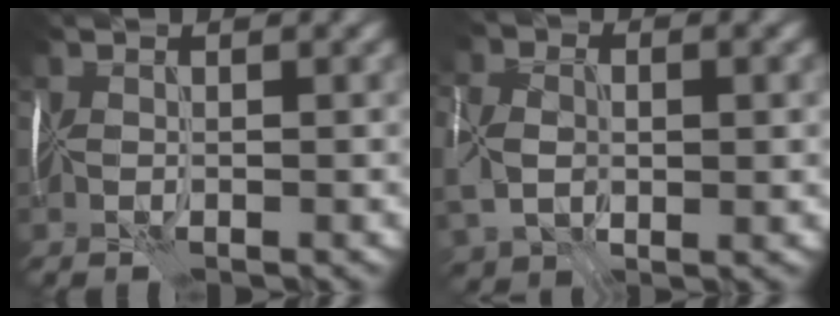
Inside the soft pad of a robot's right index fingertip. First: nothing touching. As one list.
[{"total": 7.0, "force": [0.0, 4.9, 5.0], "torque": [-0.115, 0.006, 0.006]}]